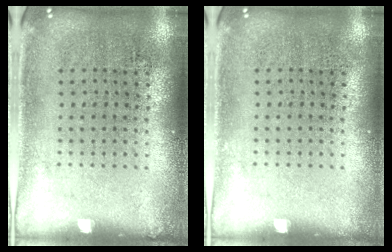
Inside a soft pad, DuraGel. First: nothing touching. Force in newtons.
{"total": 0.0}